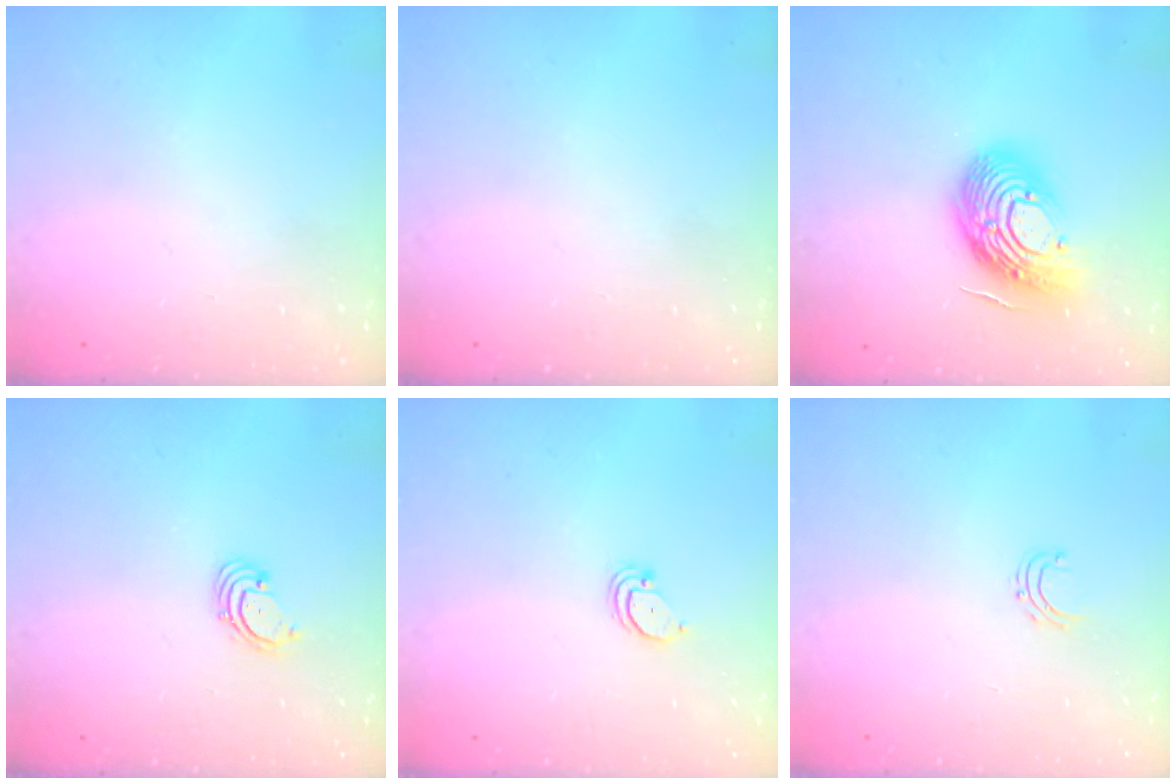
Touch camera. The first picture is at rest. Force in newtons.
{"total": 0.0}
{"total": 16.9, "press": 16.9, "slide": 1.2}
{"total": 1.6, "press": 1.6, "slide": 0.2}
{"total": 2.1, "press": 2.1, "slide": 0.2}
{"total": 3.7, "press": 3.7, "slide": 0.3}